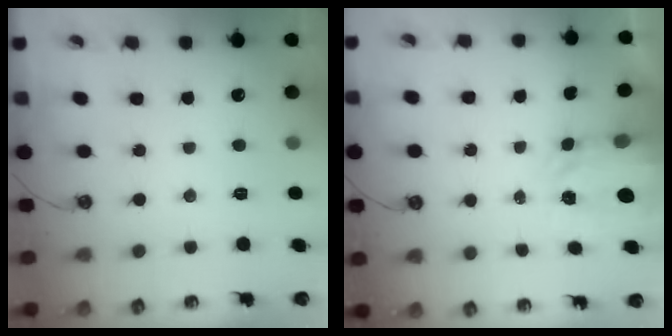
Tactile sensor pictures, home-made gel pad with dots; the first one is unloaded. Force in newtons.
{"total": 3.8, "press": 3.8, "slide": 0.4}